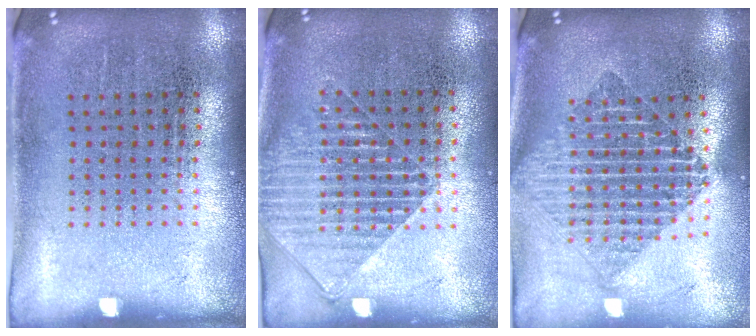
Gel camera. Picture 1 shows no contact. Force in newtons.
{"total": 1.5, "press": 1.3, "slide": 0.8}
{"total": 1.9, "press": 1.6, "slide": 1.1}